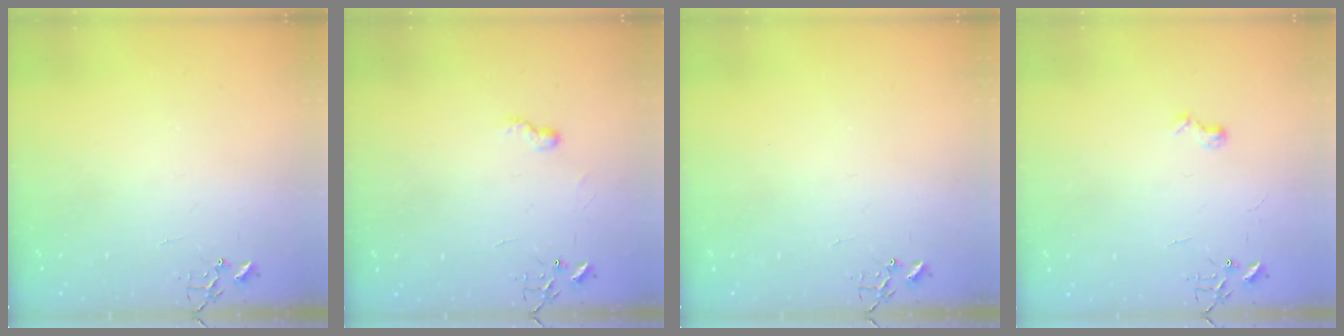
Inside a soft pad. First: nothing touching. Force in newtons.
{"total": 4.6, "press": 4.6, "slide": 0.6}
{"total": 0.0}
{"total": 6.0, "press": 6.0, "slide": 0.7}